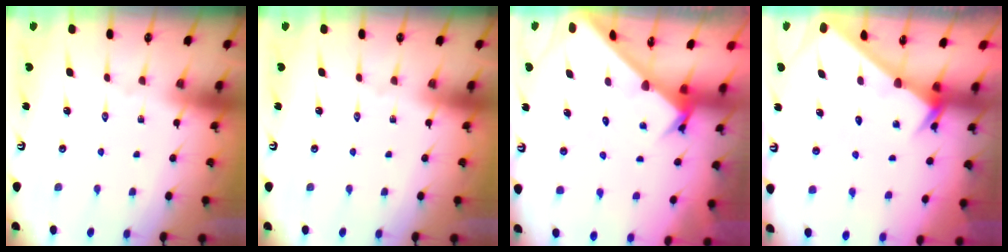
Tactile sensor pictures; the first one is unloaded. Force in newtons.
{"total": 0.0}
{"total": 2.6, "press": 2.6, "slide": 0.3}
{"total": 2.6, "press": 2.6, "slide": 0.0}